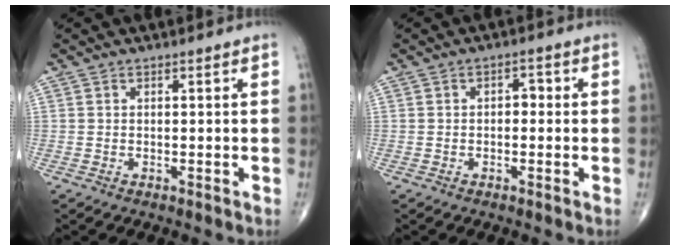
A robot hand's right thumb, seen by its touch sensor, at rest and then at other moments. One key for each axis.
{"total": 2.2, "fx": -0.1, "fy": 1.4, "fz": 1.7, "tx": -0.015, "ty": 0.009, "tz": -0.008}